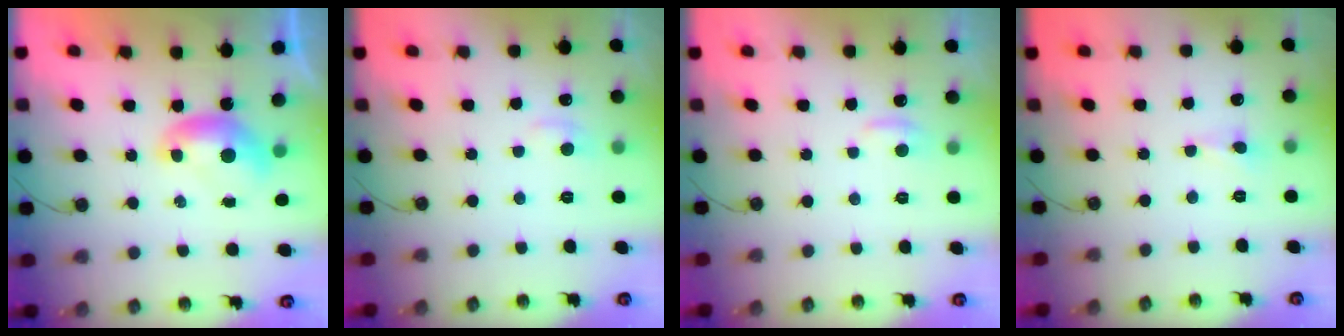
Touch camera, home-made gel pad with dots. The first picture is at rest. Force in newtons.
{"total": 0.9, "press": 0.1, "slide": 0.9}
{"total": 1.0, "press": 0.7, "slide": 0.7}
{"total": 1.3, "press": 1.1, "slide": 0.5}